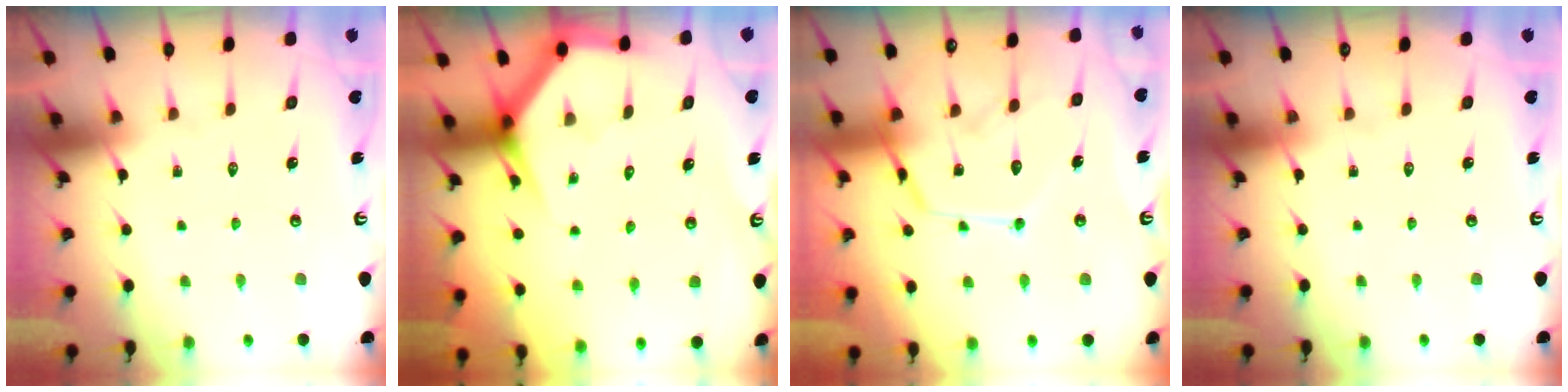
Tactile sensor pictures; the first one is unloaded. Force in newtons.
{"total": 3.6, "press": 3.6, "slide": 0.3}
{"total": 15.6, "press": 15.6, "slide": 1.5}
{"total": 0.0}